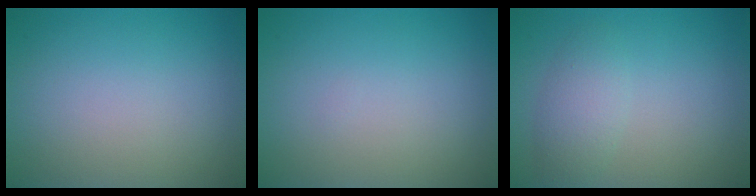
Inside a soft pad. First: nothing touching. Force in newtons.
{"total": 0.0}
{"total": 2.4, "press": 2.4, "slide": 0.1}